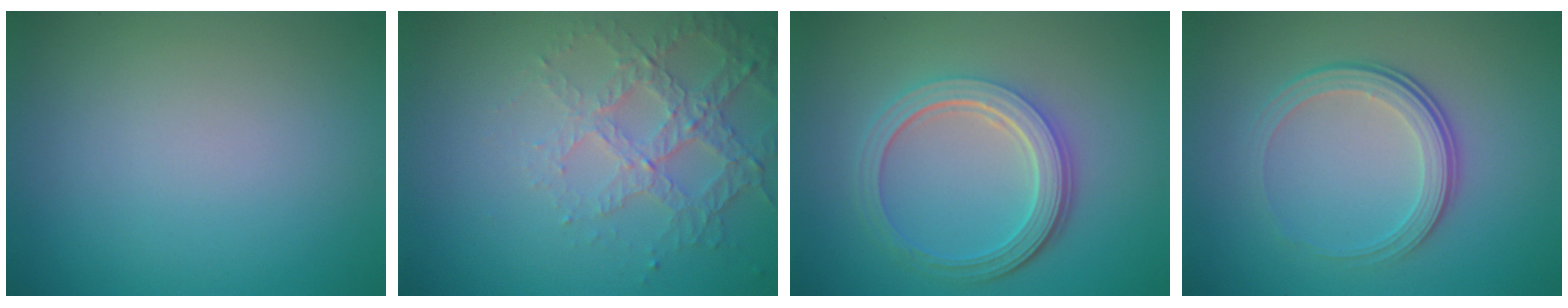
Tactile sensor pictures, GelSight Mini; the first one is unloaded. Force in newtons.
{"total": 4.2, "press": 3.0, "slide": 2.9}
{"total": 5.2, "press": 3.8, "slide": 3.5}
{"total": 3.9, "press": 2.7, "slide": 2.9}